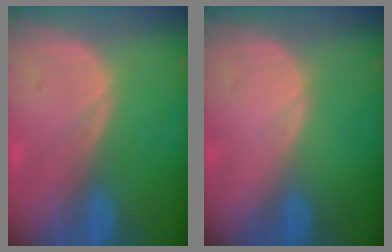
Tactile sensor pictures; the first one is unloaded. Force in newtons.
{"total": 0.0}